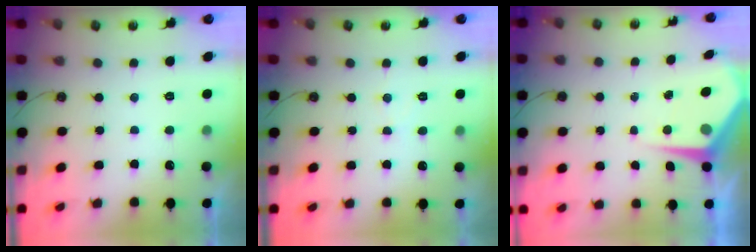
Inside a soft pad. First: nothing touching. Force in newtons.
{"total": 4.9, "press": 4.9, "slide": 0.3}
{"total": 5.5, "press": 5.5, "slide": 0.4}